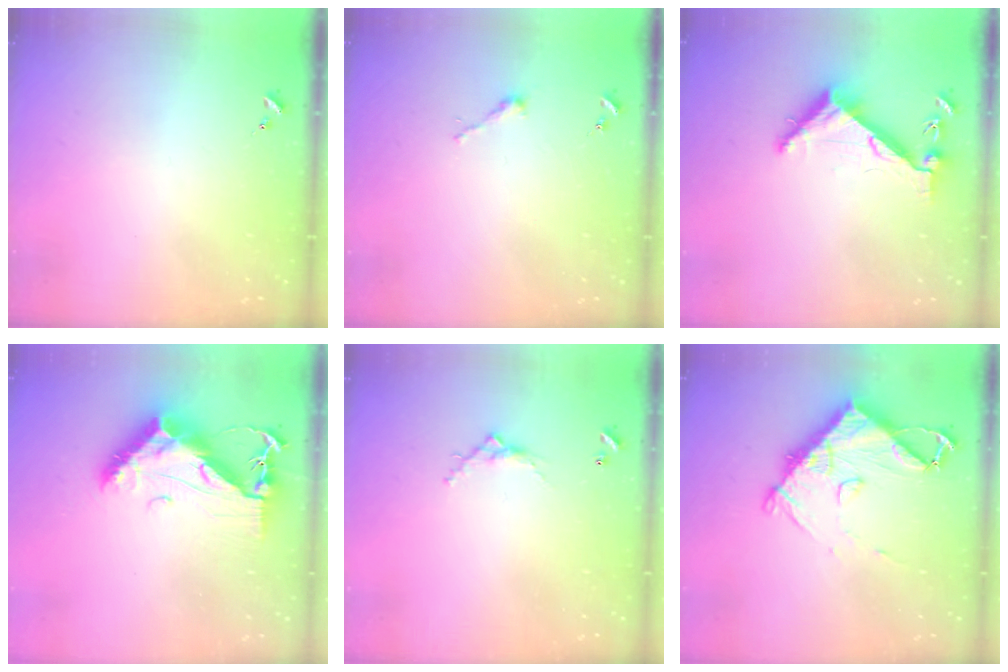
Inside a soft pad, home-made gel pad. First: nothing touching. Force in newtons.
{"total": 2.5, "press": 2.5, "slide": 0.2}
{"total": 6.3, "press": 6.2, "slide": 0.7}
{"total": 13.2, "press": 13.2, "slide": 1.2}
{"total": 5.2, "press": 5.2, "slide": 0.2}
{"total": 10.9, "press": 10.8, "slide": 1.4}